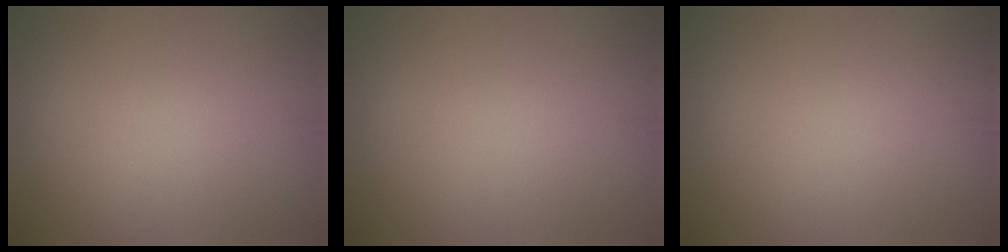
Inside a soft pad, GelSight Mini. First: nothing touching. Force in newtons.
{"total": 0.0}
{"total": 0.0}